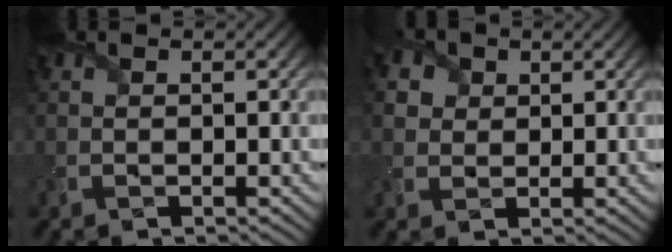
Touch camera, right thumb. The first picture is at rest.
{"total": 4.2, "force": [1.8, 3.5, 1.5], "torque": [-0.072, 0.006, 0.029]}